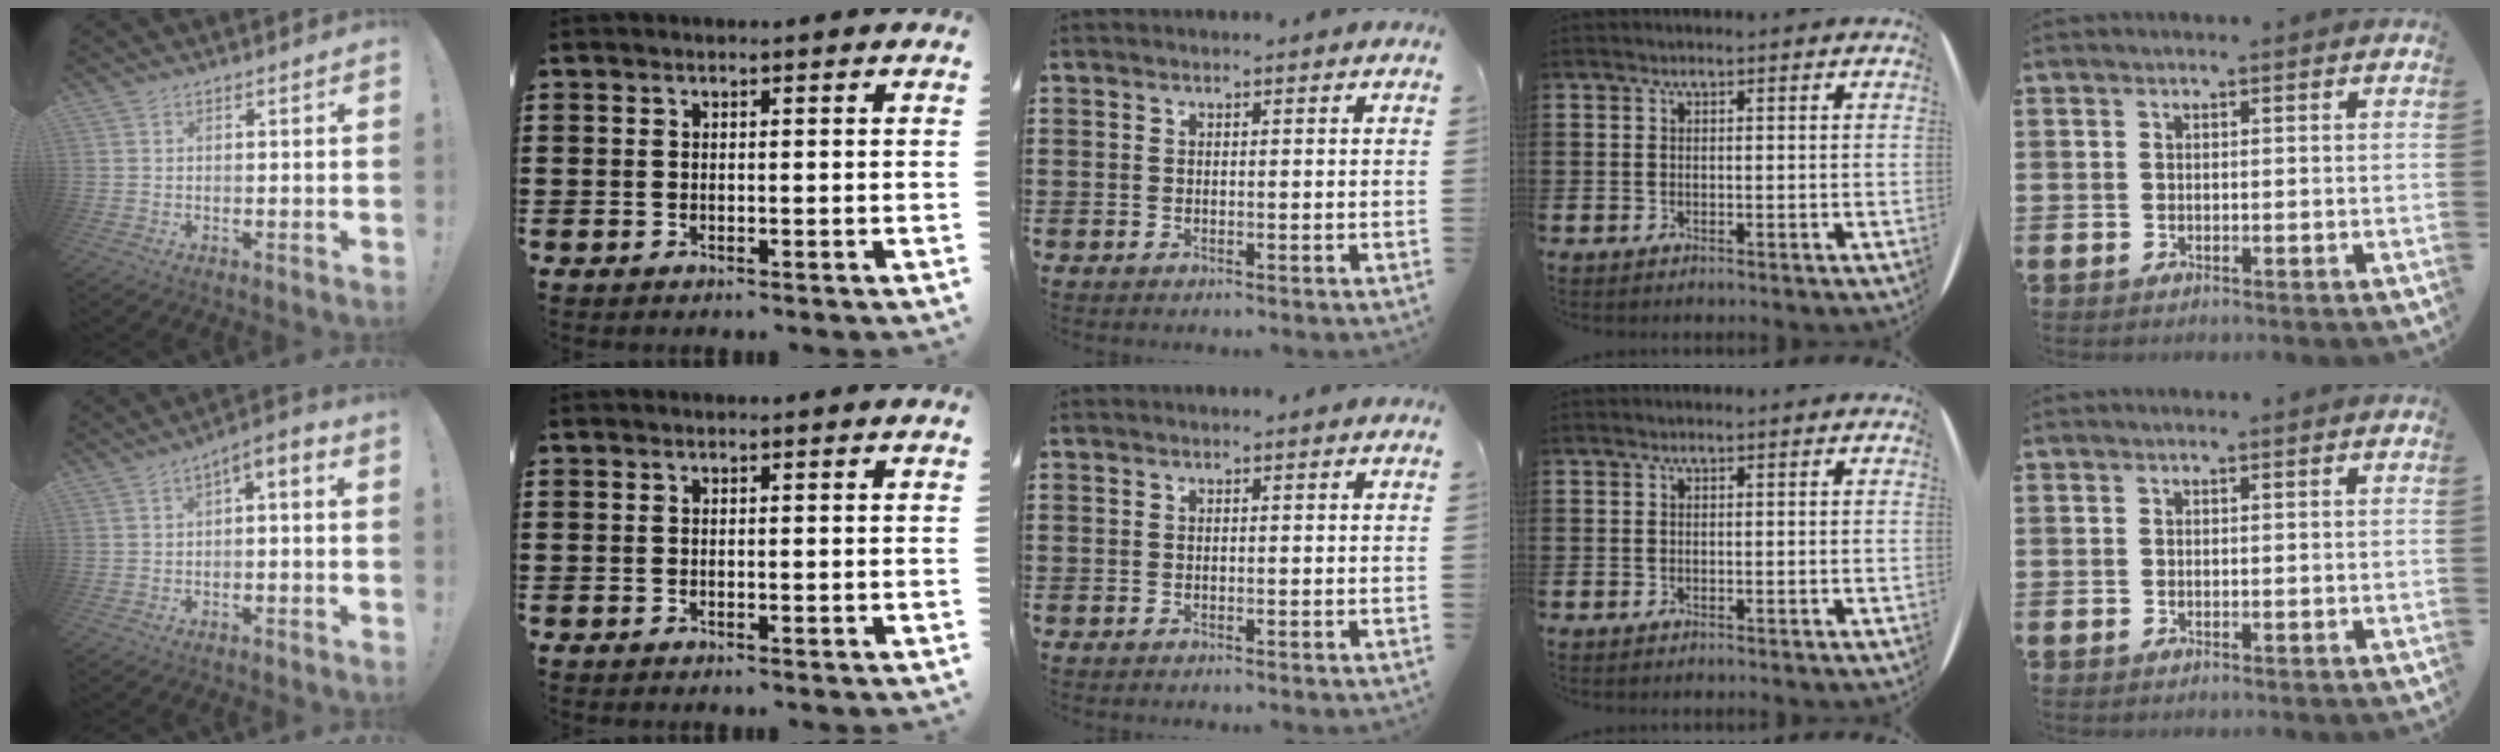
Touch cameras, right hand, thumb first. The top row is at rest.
{"thumb": {"total": 3.9, "force": [-2.0, 1.3, 3.1], "torque": [-0.051, 0.009, -0.033]}}